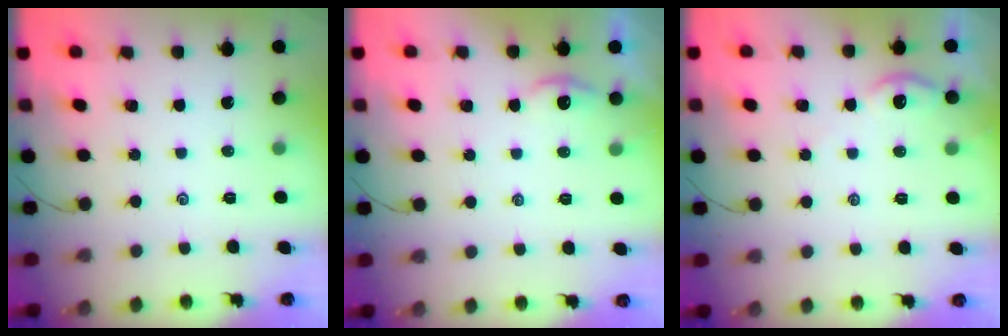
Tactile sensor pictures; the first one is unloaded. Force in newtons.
{"total": 2.6, "press": 2.6, "slide": 0.3}
{"total": 1.7, "press": 1.7, "slide": 0.4}